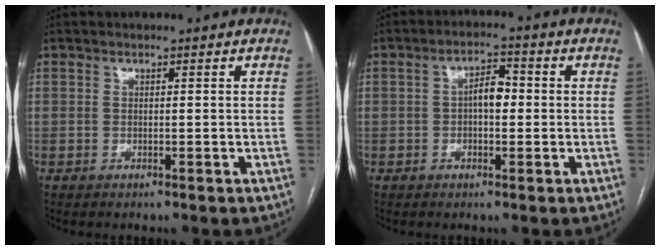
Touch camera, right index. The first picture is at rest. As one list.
[{"total": 4.1, "force": [-0.1, 1.9, 3.7], "torque": [-0.060, 0.017, -0.003]}]